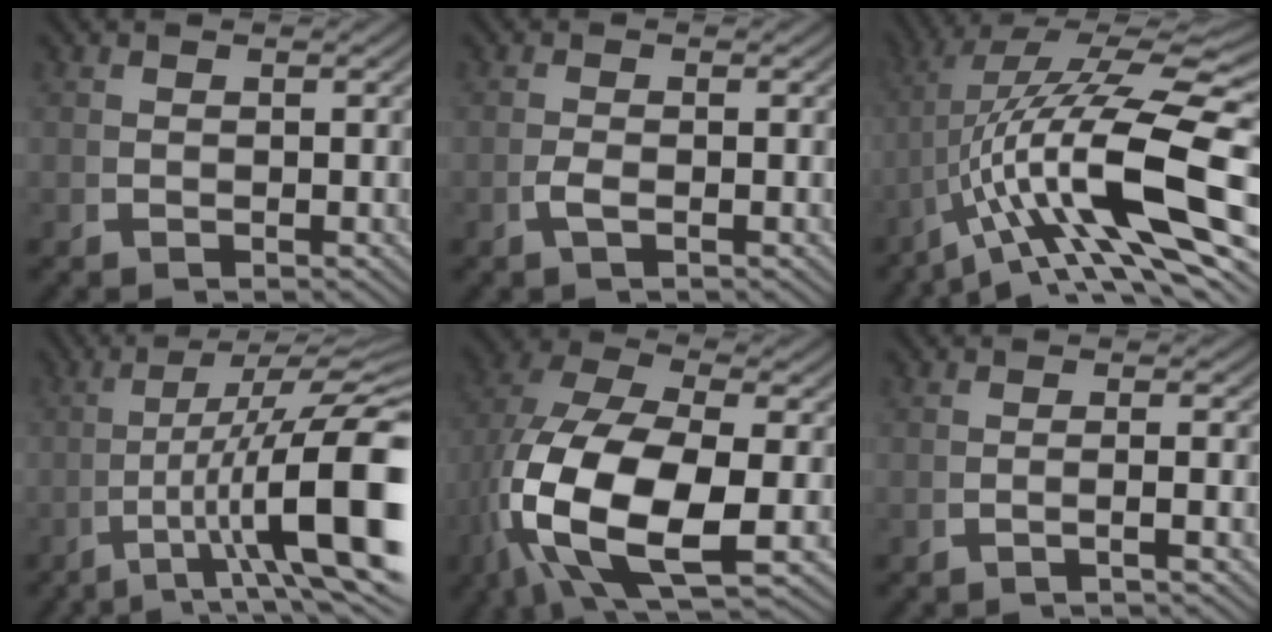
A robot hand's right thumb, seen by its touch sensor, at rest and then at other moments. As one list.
[{"total": 0.9, "force": [-0.3, -0.1, 0.9], "torque": [-0.025, -0.001, -0.004]}, {"total": 13.6, "force": [-1.2, 4.9, 12.6], "torque": [-0.229, -0.018, 0.010]}, {"total": 12.6, "force": [-1.3, 4.9, 11.5], "torque": [-0.199, -0.031, 0.003]}, {"total": 13.8, "force": [-1.7, 7.4, 11.4], "torque": [-0.282, -0.066, 0.015]}, {"total": 1.7, "force": [-0.8, -0.3, 1.4], "torque": [-0.028, 0.010, -0.018]}]